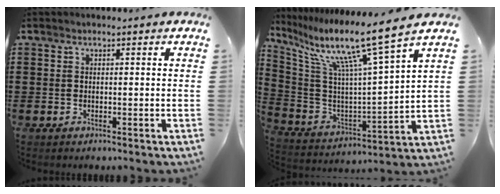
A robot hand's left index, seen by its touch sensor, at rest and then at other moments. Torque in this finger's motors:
{"motor_torque": [2.14, 0.00, 0.42, 0.21]}